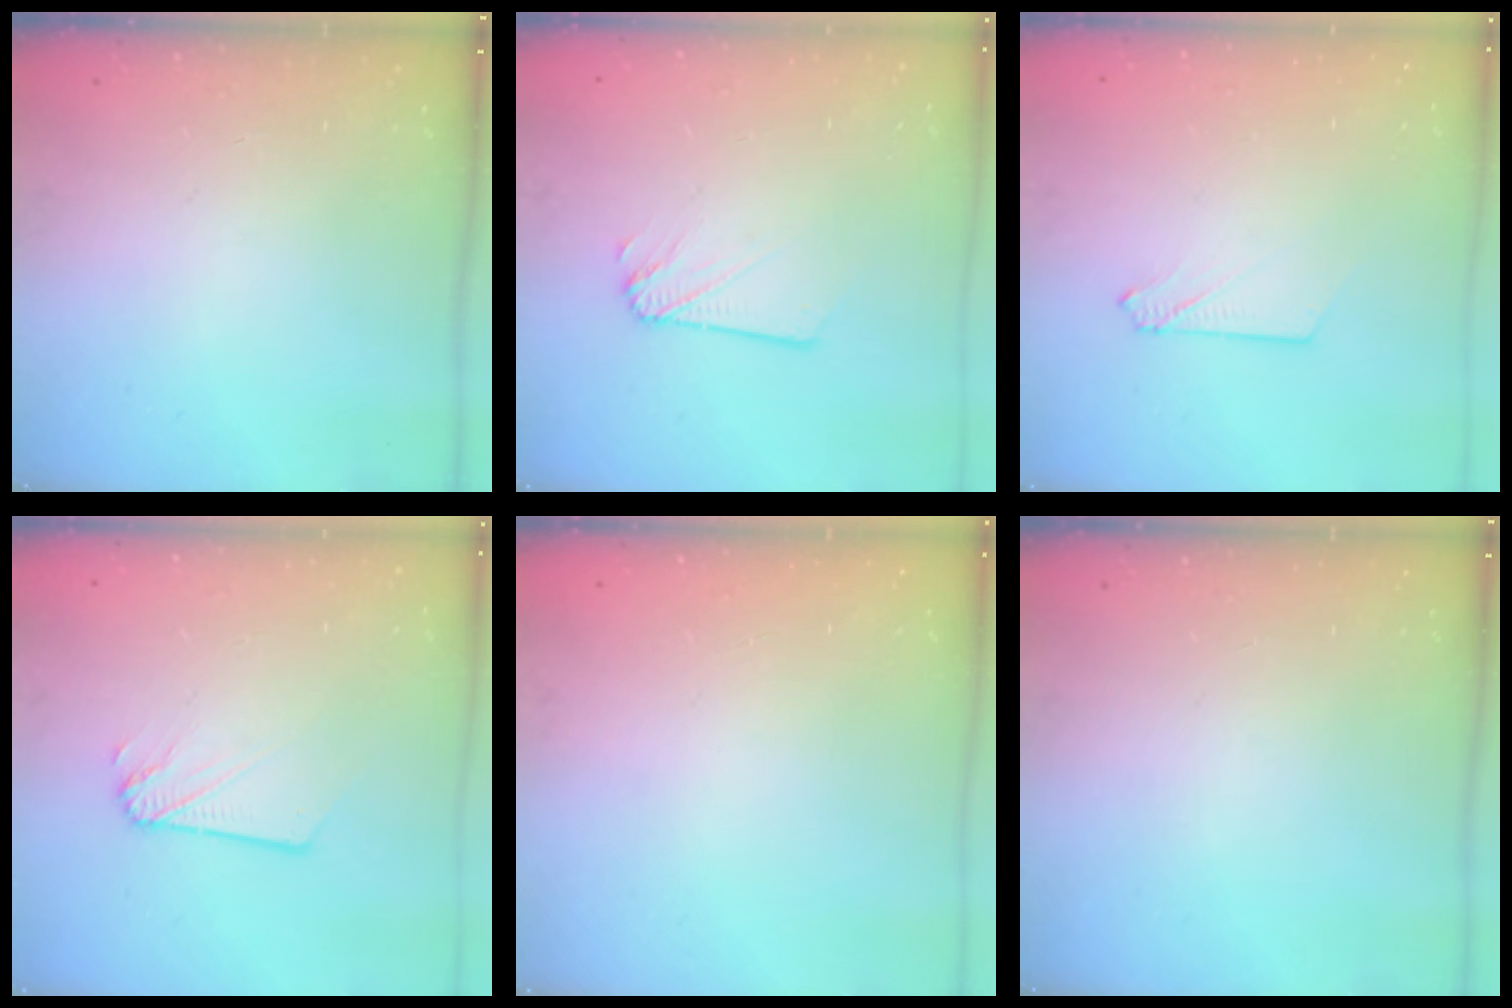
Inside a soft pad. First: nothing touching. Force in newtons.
{"total": 1.6, "press": 1.6, "slide": 0.1}
{"total": 2.7, "press": 2.7, "slide": 0.3}
{"total": 2.1, "press": 2.1, "slide": 0.2}
{"total": 0.0}
{"total": 0.0}